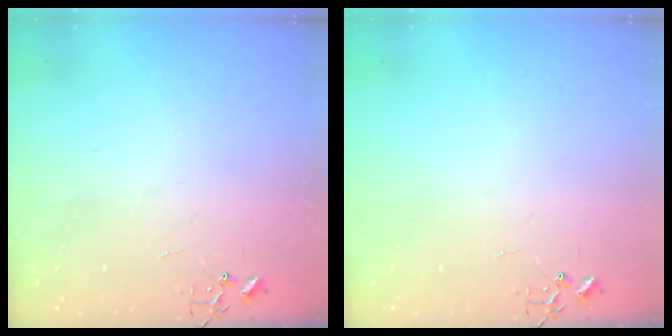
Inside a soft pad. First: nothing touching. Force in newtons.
{"total": 0.0}